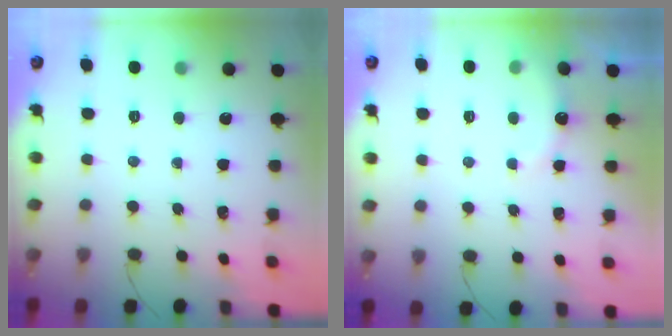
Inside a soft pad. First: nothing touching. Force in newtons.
{"total": 7.8, "press": 7.6, "slide": 1.5}